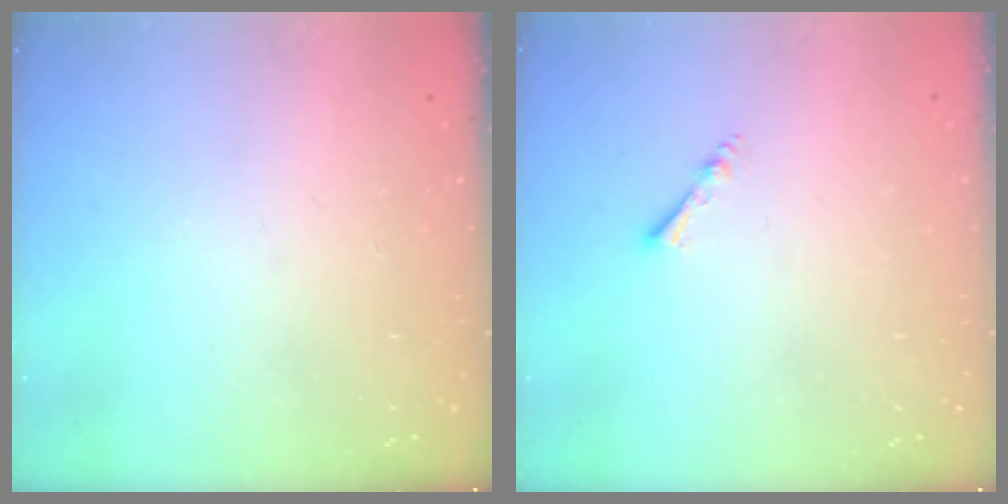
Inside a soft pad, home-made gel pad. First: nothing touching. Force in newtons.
{"total": 2.2, "press": 2.1, "slide": 0.4}